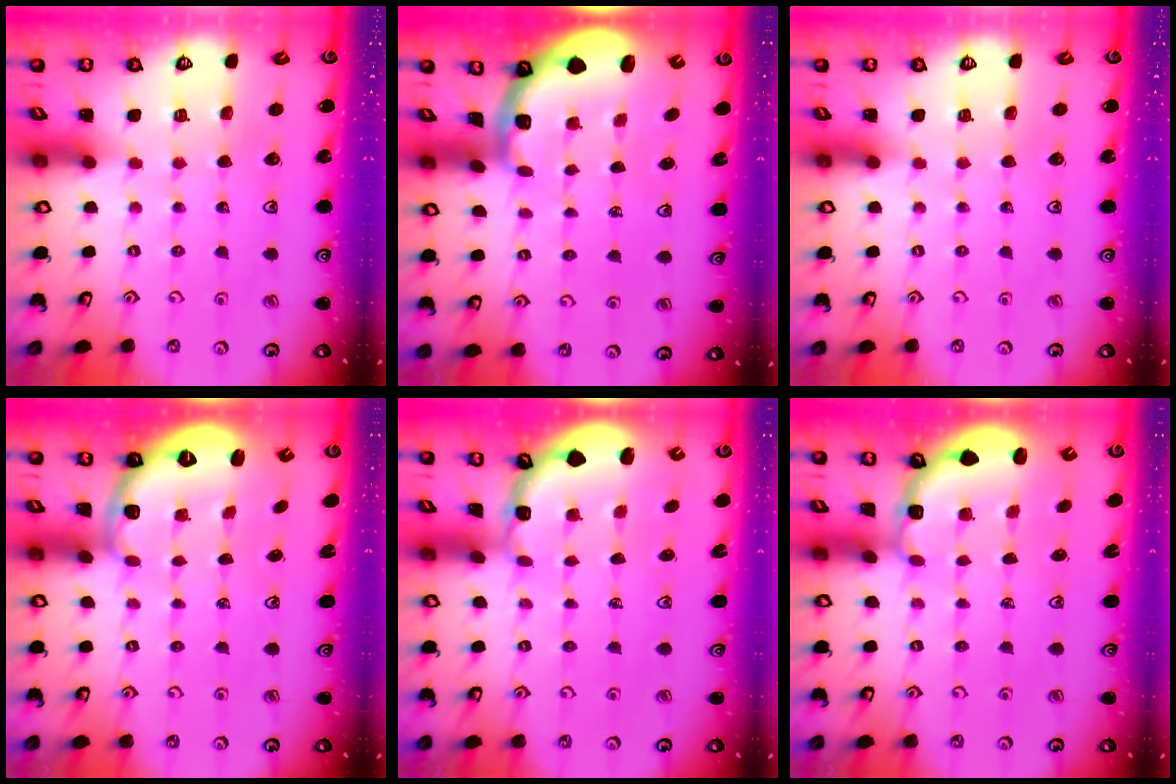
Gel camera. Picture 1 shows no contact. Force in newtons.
{"total": 1.6, "press": 1.6, "slide": 0.2}
{"total": 0.0}
{"total": 2.6, "press": 1.6, "slide": 2.1}
{"total": 1.6, "press": 1.5, "slide": 0.4}
{"total": 2.7, "press": 2.3, "slide": 1.4}